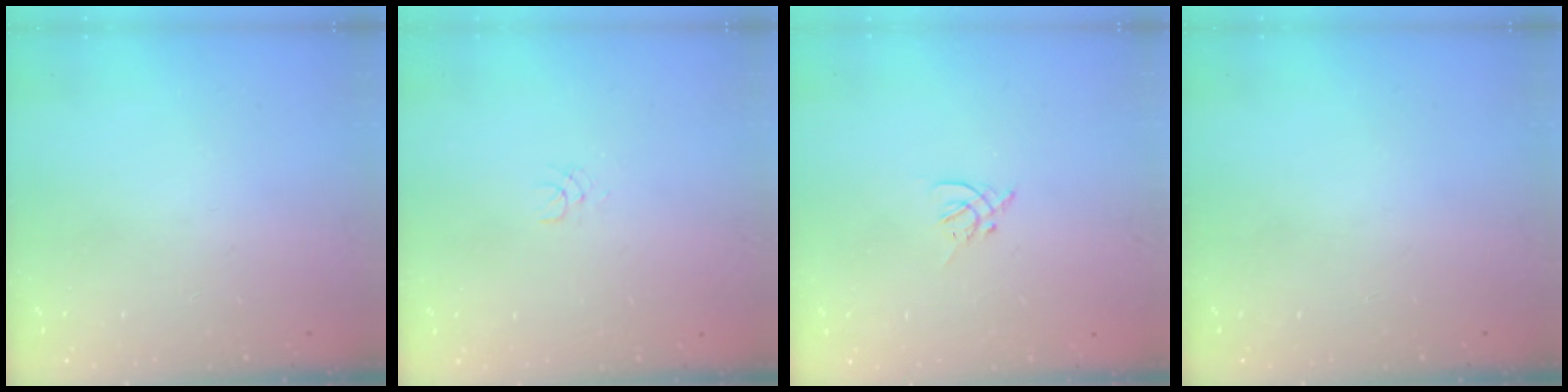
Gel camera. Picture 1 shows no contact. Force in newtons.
{"total": 1.1, "press": 1.1, "slide": 0.1}
{"total": 2.7, "press": 2.6, "slide": 0.7}
{"total": 0.0}